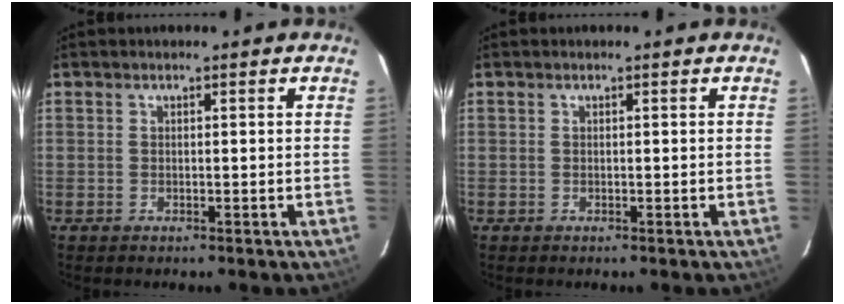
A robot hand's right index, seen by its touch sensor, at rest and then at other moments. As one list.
[{"total": 0.0}]